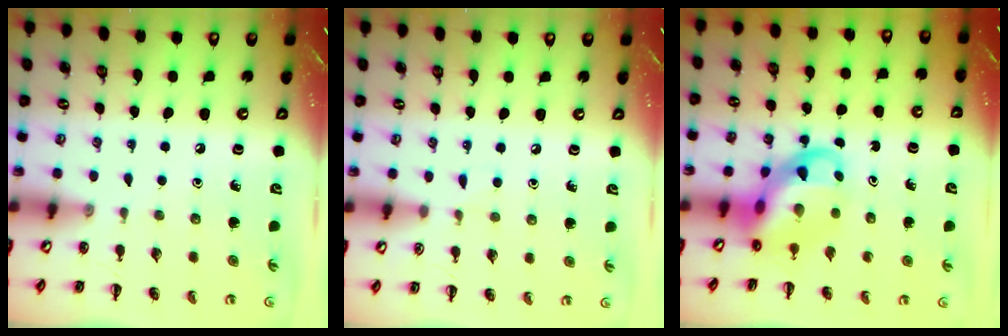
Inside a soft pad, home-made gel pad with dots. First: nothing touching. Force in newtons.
{"total": 4.1, "press": 3.9, "slide": 1.3}
{"total": 8.5, "press": 8.2, "slide": 2.2}